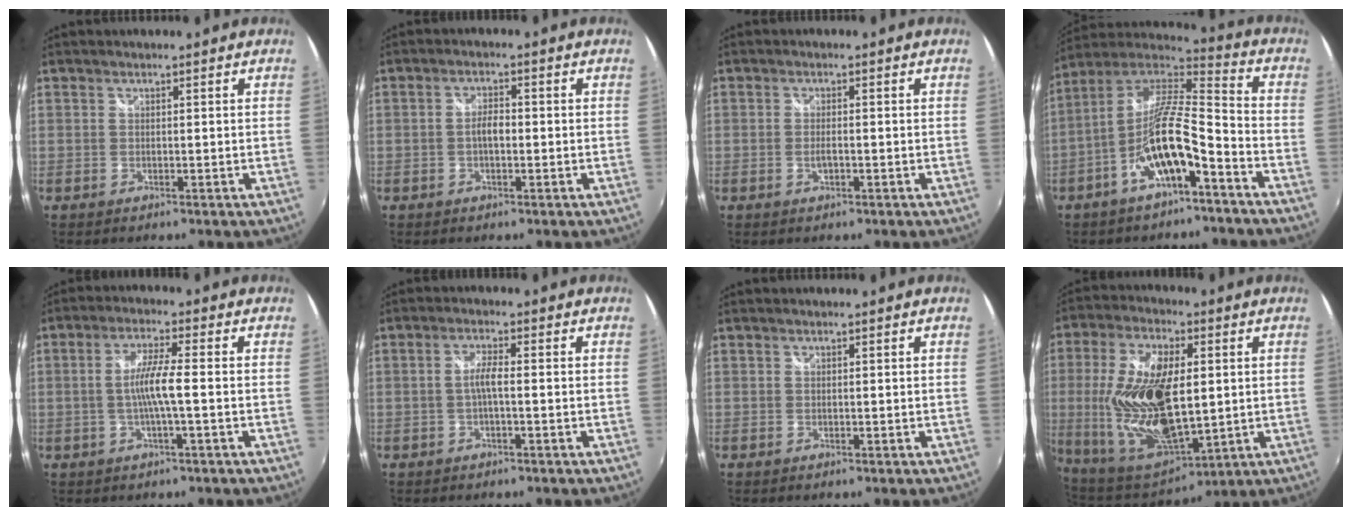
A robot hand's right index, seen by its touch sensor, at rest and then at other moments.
{"total": 2.5, "force": [-0.5, 1.1, 2.2], "torque": [-0.041, 0.005, -0.011]}
{"total": 1.8, "force": [-0.7, 0.6, 1.5], "torque": [-0.032, -0.002, -0.012]}
{"total": 14.5, "force": [-6.8, 3.0, 12.4], "torque": [-0.239, -0.005, -0.126]}
{"total": 5.5, "force": [-1.1, -0.3, 5.3], "torque": [-0.104, -0.001, -0.018]}
{"total": 2.3, "force": [-0.7, 0.0, 2.2], "torque": [-0.045, 0.003, -0.013]}
{"total": 0.0}
{"total": 22.9, "force": [0.6, 10.5, 20.3], "torque": [-0.420, -0.012, 0.026]}